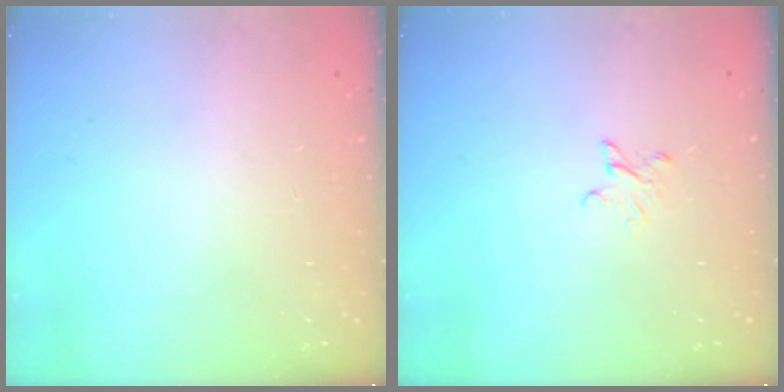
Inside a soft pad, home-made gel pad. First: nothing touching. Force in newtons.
{"total": 2.6, "press": 2.6, "slide": 0.3}